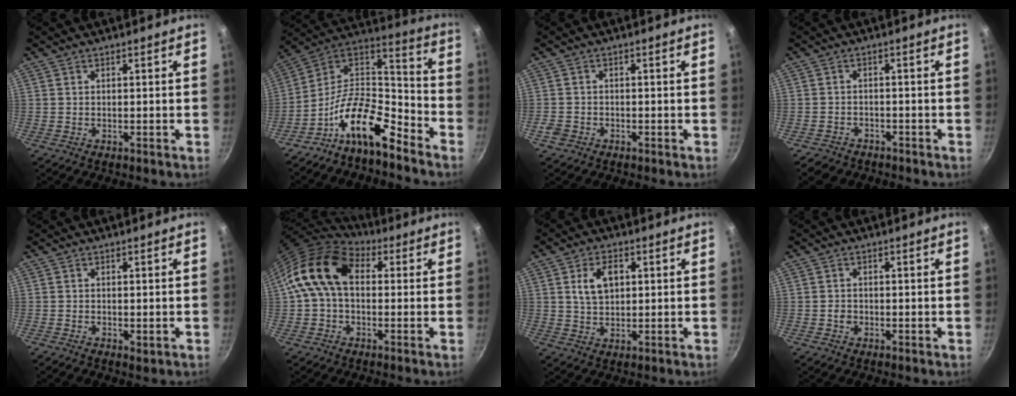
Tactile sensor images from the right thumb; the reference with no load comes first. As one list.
[{"total": 16.1, "force": [-10.4, 6.5, 10.5], "torque": [-0.172, 0.100, -0.204]}, {"total": 2.1, "force": [-1.2, 1.6, 0.7], "torque": [-0.016, 0.010, -0.022]}, {"total": 4.1, "force": [-3.0, 2.6, 1.0], "torque": [-0.015, 0.034, -0.042]}, {"total": 0.9, "force": [-0.1, 0.7, 0.6], "torque": [-0.010, -0.004, -0.001]}, {"total": 12.8, "force": [2.0, 8.8, 9.1], "torque": [-0.140, 0.021, 0.016]}, {"total": 6.6, "force": [1.8, 4.2, 4.8], "torque": [-0.070, -0.002, 0.033]}, {"total": 1.3, "force": [-0.3, 1.1, 0.6], "torque": [-0.008, 0.004, -0.006]}]